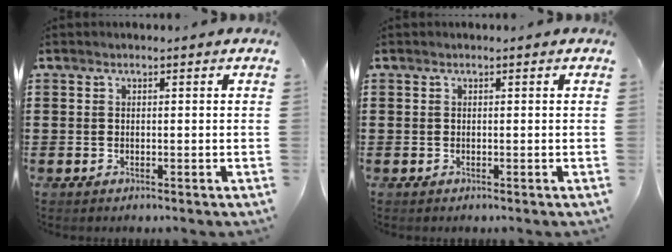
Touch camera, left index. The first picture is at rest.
{"total": 0.0}